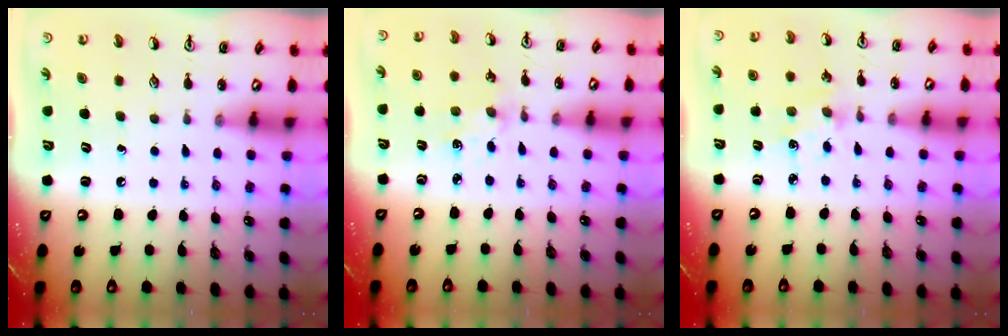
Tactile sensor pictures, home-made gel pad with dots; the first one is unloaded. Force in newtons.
{"total": 1.8, "press": 1.8, "slide": 0.3}
{"total": 2.5, "press": 2.4, "slide": 0.4}